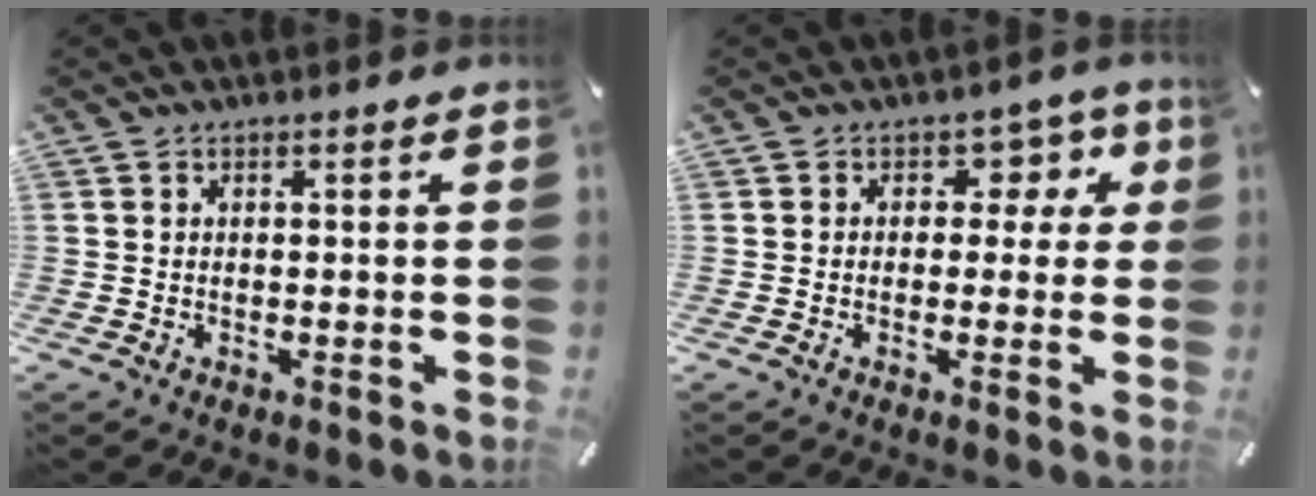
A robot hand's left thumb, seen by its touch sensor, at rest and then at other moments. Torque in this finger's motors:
{"motor_torque": [0.05, -0.29, 0.15, 0.15, -0.01]}